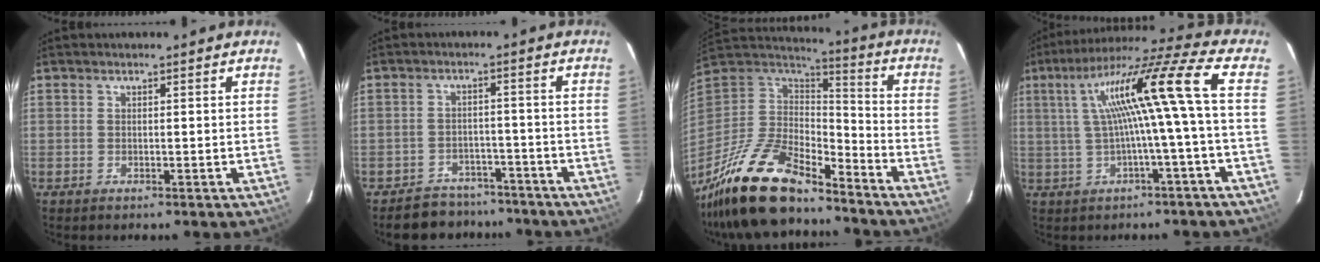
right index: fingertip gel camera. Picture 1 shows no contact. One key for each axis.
{"total": 8.4, "fx": -7.3, "fy": 4.0, "fz": 0.4, "tx": -0.021, "ty": 0.019, "tz": -0.097}
{"total": 21.8, "fx": -17.1, "fy": 6.7, "fz": 11.8, "tx": -0.251, "ty": -0.029, "tz": -0.310}
{"total": 14.2, "fx": 1.1, "fy": -1.7, "fz": 14.1, "tx": -0.235, "ty": 0.018, "tz": 0.023}